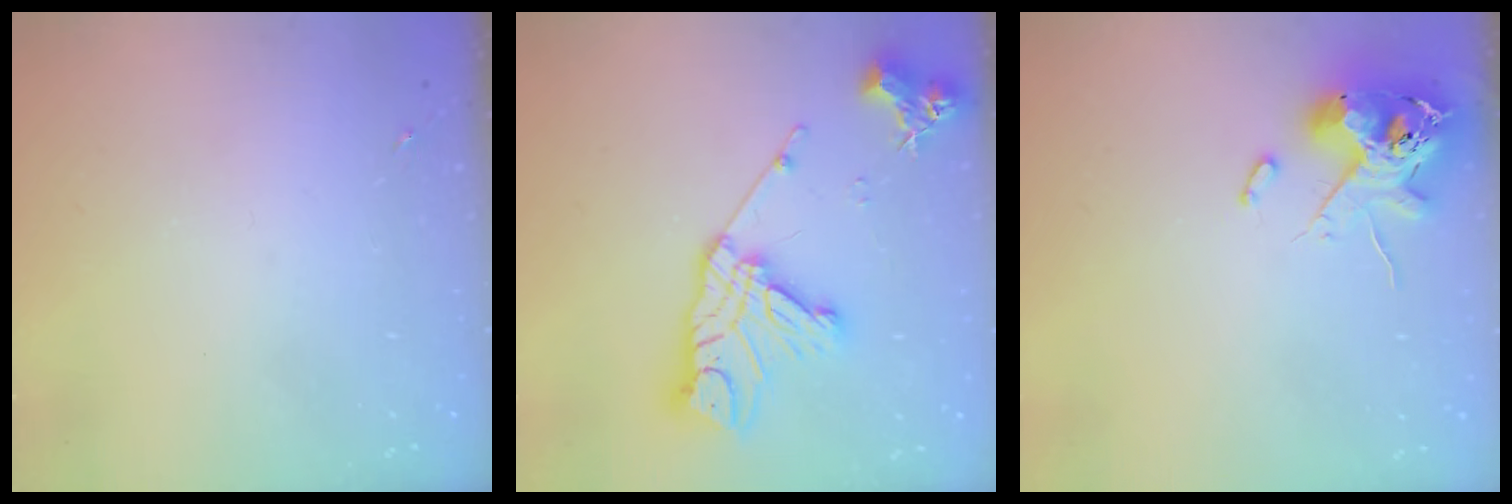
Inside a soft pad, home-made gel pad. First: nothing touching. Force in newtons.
{"total": 17.7, "press": 17.6, "slide": 1.3}
{"total": 12.5, "press": 12.3, "slide": 2.0}